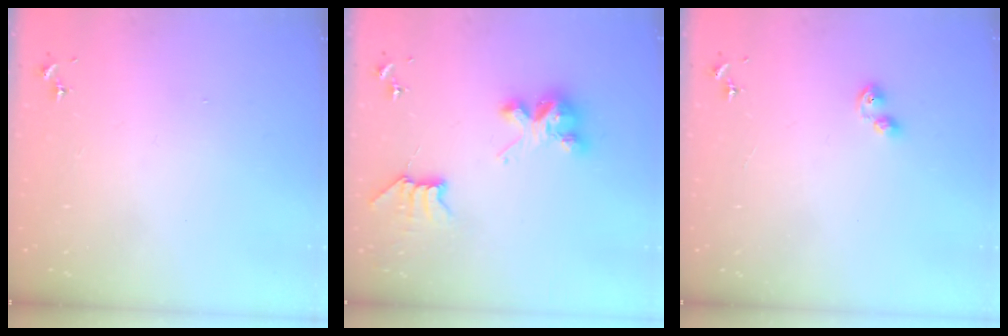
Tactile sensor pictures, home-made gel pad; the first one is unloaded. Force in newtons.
{"total": 7.7, "press": 7.7, "slide": 0.2}
{"total": 3.5, "press": 3.5, "slide": 0.4}